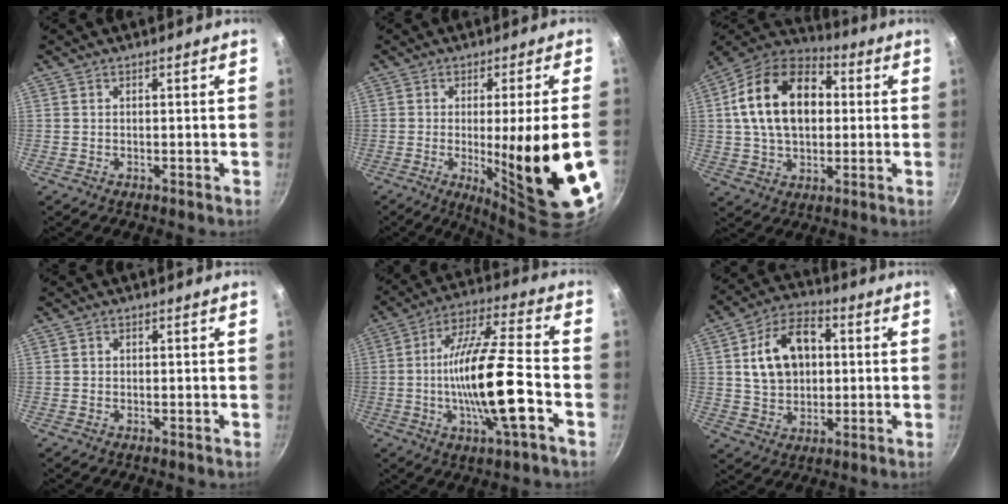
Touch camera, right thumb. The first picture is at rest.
{"total": 18.8, "force": [-3.8, 1.9, 18.3], "torque": [-0.247, -0.015, -0.036]}
{"total": 19.4, "force": [2.8, 13.1, 14.1], "torque": [-0.213, 0.027, 0.034]}
{"total": 0.5, "force": [0.0, 0.5, 0.2], "torque": [0.000, 0.002, 0.000]}
{"total": 17.7, "force": [-4.2, 3.7, 16.8], "torque": [-0.299, 0.025, -0.084]}
{"total": 14.1, "force": [2.3, 10.0, 9.7], "torque": [-0.137, 0.014, 0.035]}